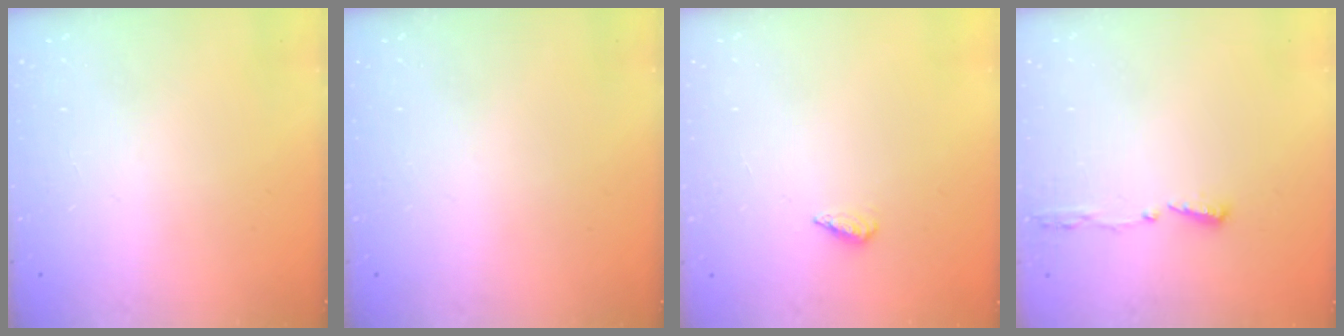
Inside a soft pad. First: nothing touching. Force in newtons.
{"total": 0.0}
{"total": 2.1, "press": 1.9, "slide": 0.8}
{"total": 4.9, "press": 4.8, "slide": 1.2}